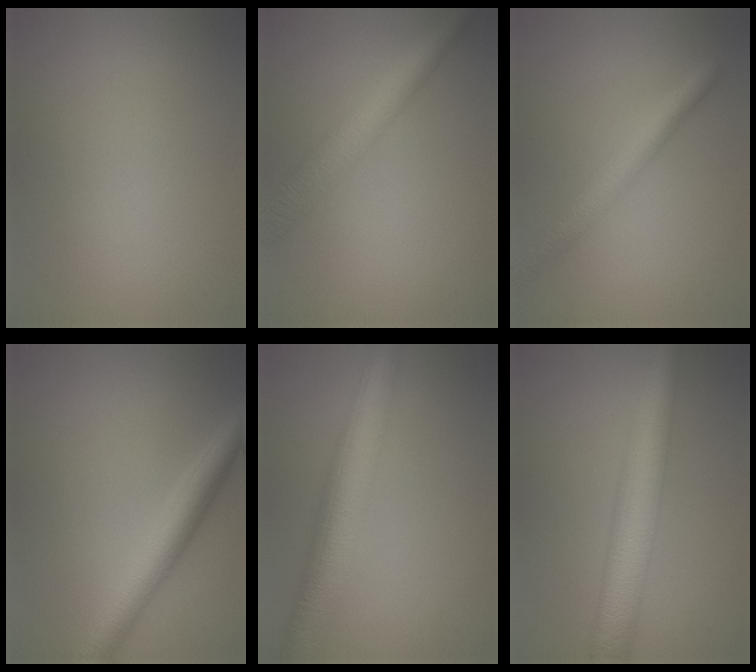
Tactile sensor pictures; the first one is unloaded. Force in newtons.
{"total": 4.6, "press": 4.6, "slide": 0.1}
{"total": 3.7, "press": 3.7, "slide": 0.1}
{"total": 4.7, "press": 4.7, "slide": 0.1}
{"total": 7.3, "press": 7.3, "slide": 0.3}
{"total": 7.2, "press": 7.2, "slide": 0.1}